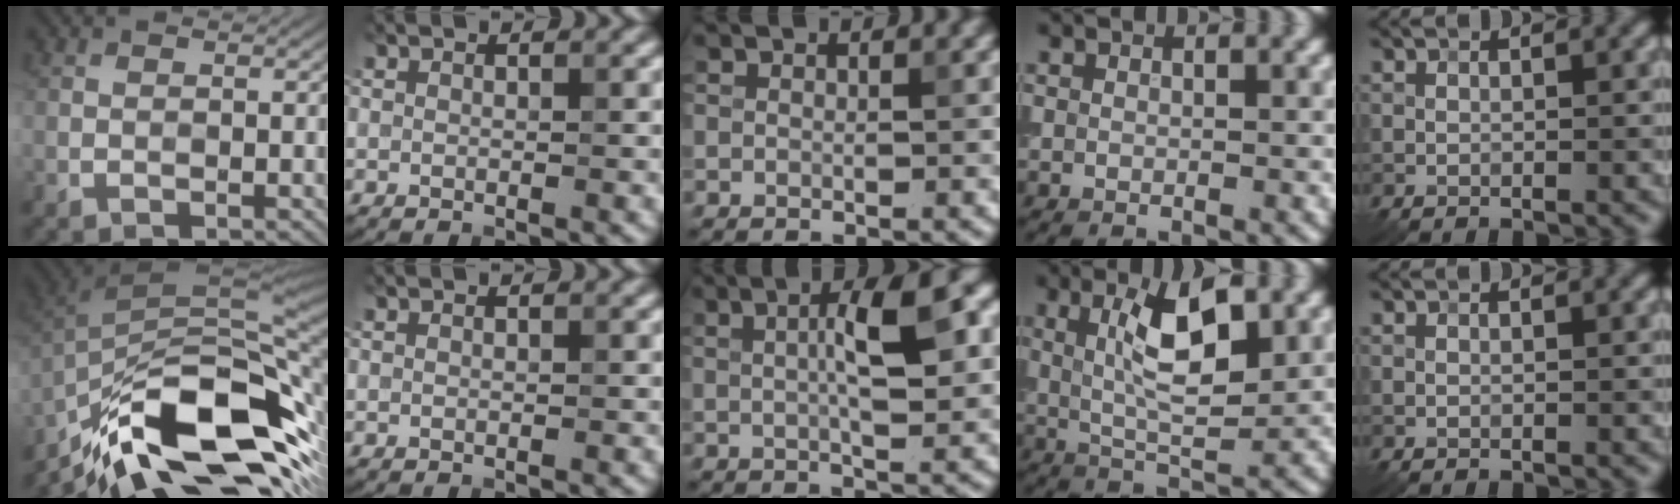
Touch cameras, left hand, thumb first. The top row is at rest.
{"thumb": {"total": 16.8, "force": [-8.7, 6.6, 12.8], "torque": [-0.256, -0.011, -0.159]}, "middle": {"total": 5.3, "force": [1.0, 1.1, 5.1], "torque": [-0.086, 0.012, 0.017]}, "ring": {"total": 6.1, "force": [1.8, 1.9, 5.5], "torque": [-0.096, 0.000, 0.033]}}